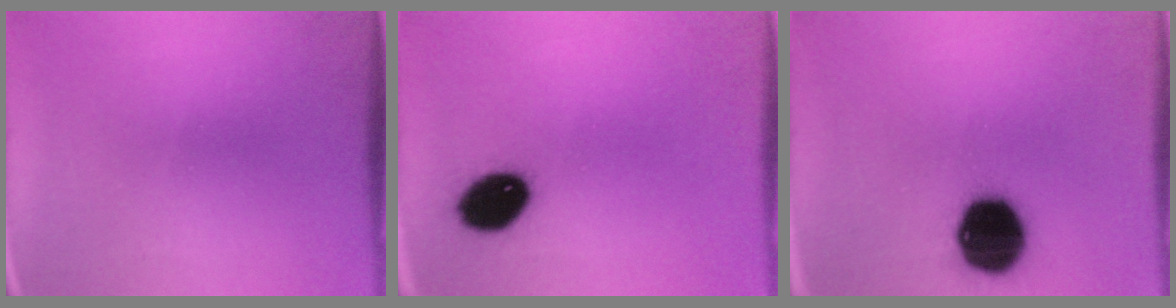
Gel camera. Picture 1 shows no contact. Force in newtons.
{"total": 10.6}
{"total": 17.5}